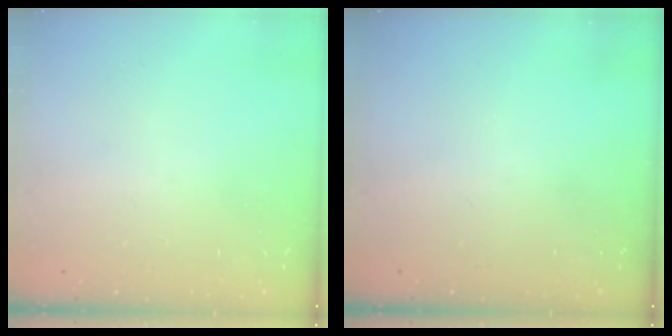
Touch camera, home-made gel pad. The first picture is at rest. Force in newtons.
{"total": 0.0}